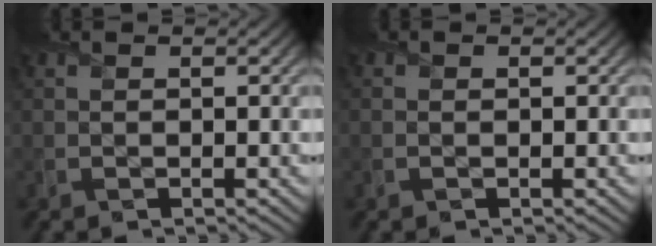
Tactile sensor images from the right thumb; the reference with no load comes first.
{"total": 0.0}